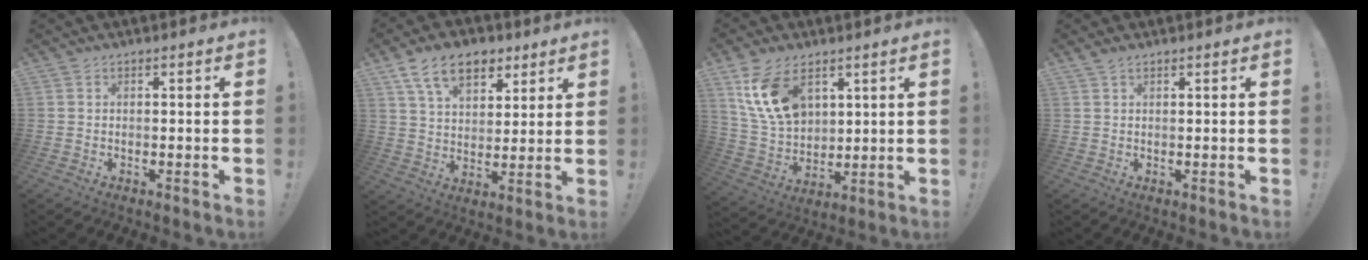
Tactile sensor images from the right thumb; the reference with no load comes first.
{"total": 14.2, "force": [8.0, 8.6, 8.1], "torque": [-0.121, -0.030, 0.146]}
{"total": 15.0, "force": [7.5, 9.3, 9.1], "torque": [-0.187, -0.028, 0.144]}
{"total": 1.0, "force": [0.8, 0.2, 0.5], "torque": [-0.010, 0.000, 0.015]}